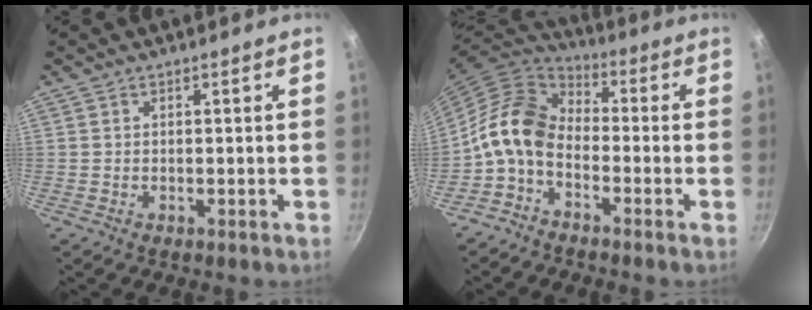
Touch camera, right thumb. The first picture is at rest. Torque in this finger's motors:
{"motor_torque": [1.50, 2.24, 1.12, -1.27, 0.51]}